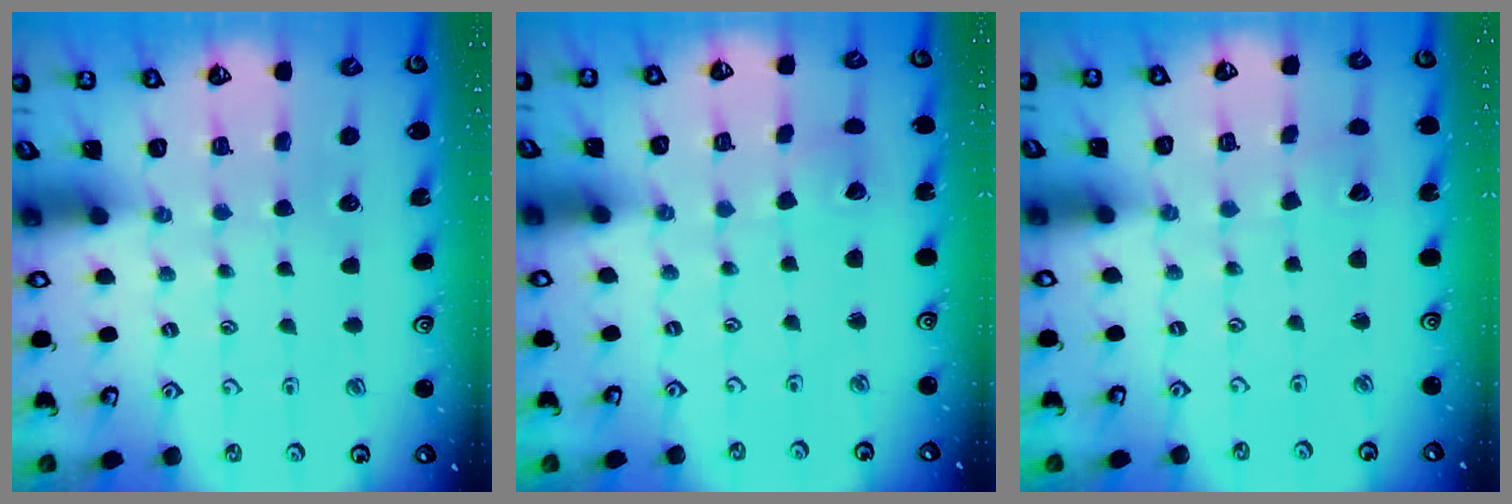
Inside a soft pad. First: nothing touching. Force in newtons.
{"total": 2.9, "press": 2.9, "slide": 0.1}
{"total": 2.0, "press": 2.0, "slide": 0.2}